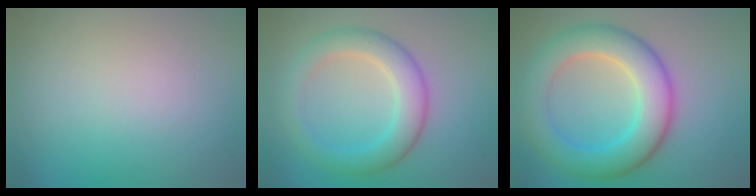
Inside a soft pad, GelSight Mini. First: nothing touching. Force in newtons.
{"total": 4.5, "press": 4.5, "slide": 0.1}
{"total": 7.3, "press": 7.3, "slide": 0.1}